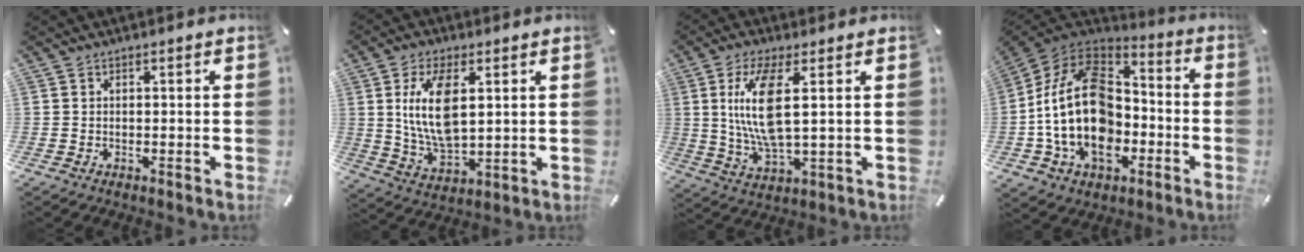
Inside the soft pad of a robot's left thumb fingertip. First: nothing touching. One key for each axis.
{"total": 12.4, "fx": 3.3, "fy": 6.2, "fz": 10.2, "tx": -0.229, "ty": -0.008, "tz": 0.054}
{"total": 12.6, "fx": 2.8, "fy": 4.2, "fz": 11.5, "tx": -0.251, "ty": -0.010, "tz": 0.046}
{"total": 22.9, "fx": -3.8, "fy": 16.2, "fz": 15.8, "tx": -0.310, "ty": 0.015, "tz": -0.060}